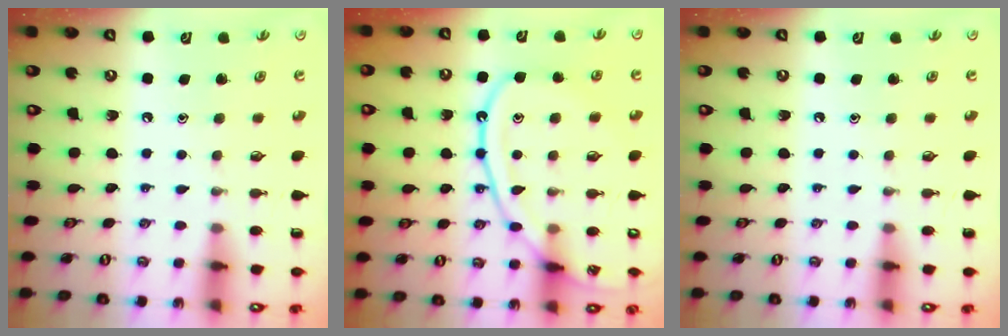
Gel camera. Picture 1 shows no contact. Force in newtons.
{"total": 14.9, "press": 14.9, "slide": 1.4}
{"total": 0.0}